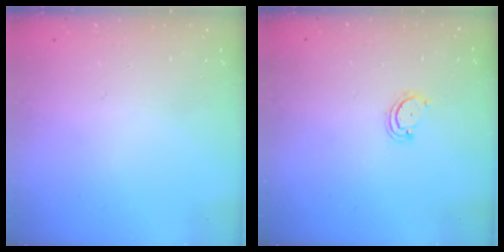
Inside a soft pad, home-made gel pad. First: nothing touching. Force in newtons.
{"total": 2.6, "press": 2.6, "slide": 0.3}